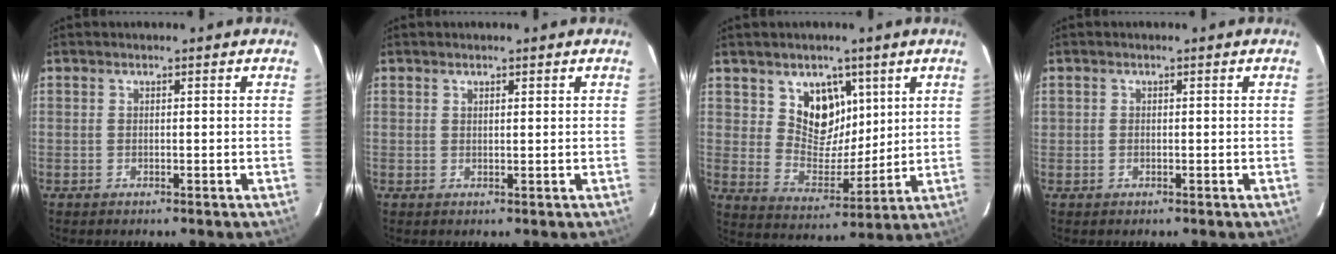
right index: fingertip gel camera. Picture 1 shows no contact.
{"total": 0.9, "force": [0.7, 0.2, 0.6], "torque": [-0.010, 0.001, 0.012]}
{"total": 9.8, "force": [4.9, 7.3, 4.4], "torque": [-0.068, -0.013, 0.097]}
{"total": 0.7, "force": [-0.1, 0.6, 0.2], "torque": [-0.003, 0.000, -0.002]}